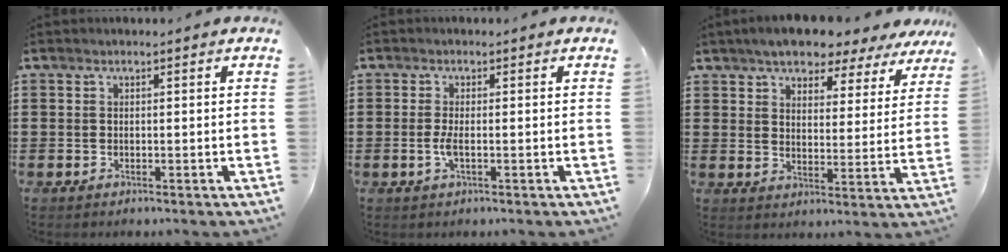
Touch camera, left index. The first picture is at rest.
{"total": 2.1, "force": [-0.5, 0.3, 2.0], "torque": [-0.045, -0.004, -0.010]}
{"total": 5.7, "force": [5.4, 1.1, 1.4], "torque": [-0.048, -0.028, 0.092]}